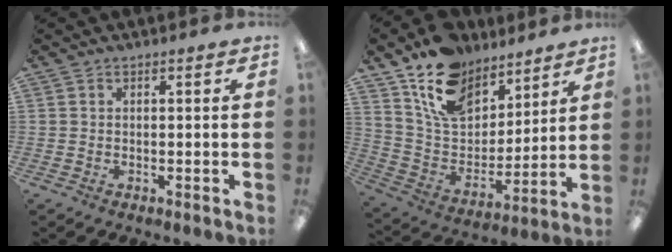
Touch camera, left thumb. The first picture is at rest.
{"total": 16.3, "force": [11.4, 10.1, 5.9], "torque": [-0.119, -0.065, 0.215]}